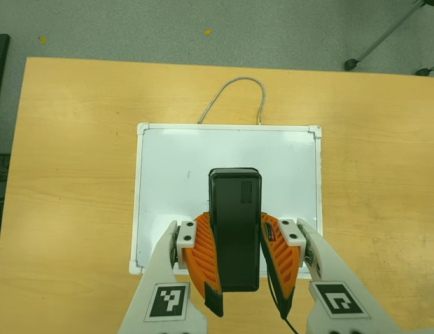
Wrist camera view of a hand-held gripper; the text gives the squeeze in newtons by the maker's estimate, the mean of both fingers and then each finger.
{"total": 8.5, "left": 7.2, "right": 9.9}